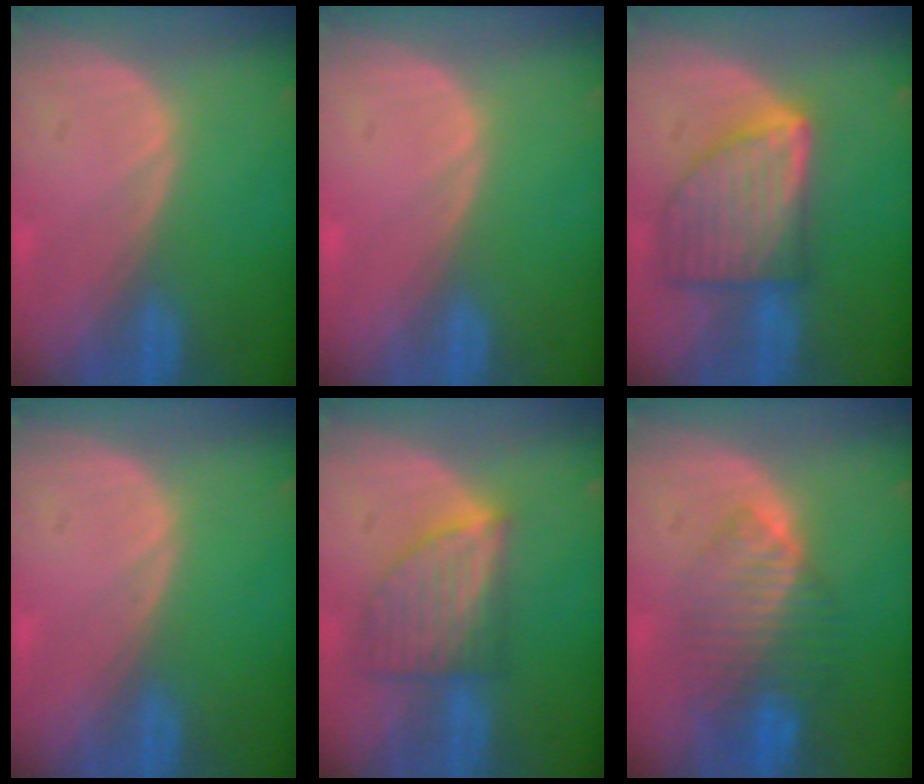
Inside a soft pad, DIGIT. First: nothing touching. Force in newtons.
{"total": 0.5, "press": 0.1, "slide": 0.5}
{"total": 9.0, "press": 9.0, "slide": 0.6}
{"total": 0.0}
{"total": 7.1, "press": 6.6, "slide": 2.5}
{"total": 8.0, "press": 7.2, "slide": 3.3}